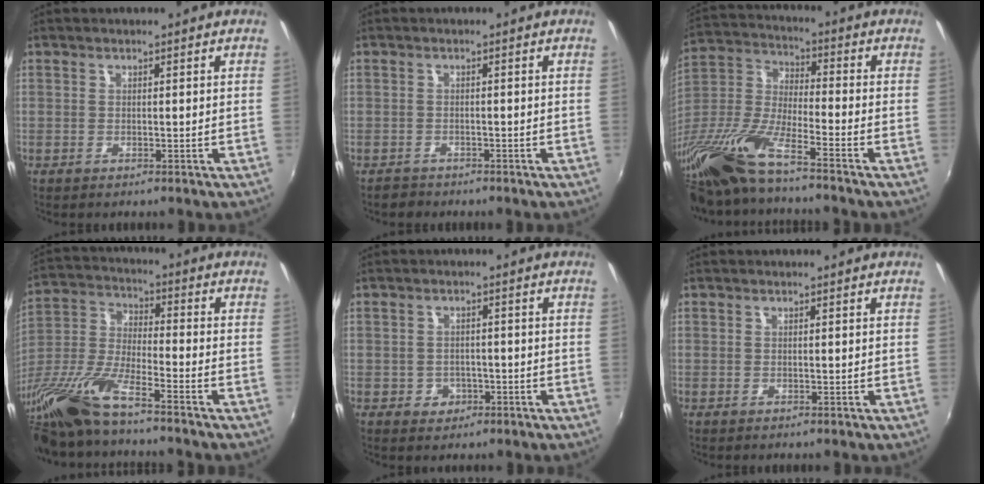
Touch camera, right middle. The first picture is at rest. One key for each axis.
{"total": 1.9, "fx": -1.6, "fy": 1.0, "fz": 0.0, "tx": -0.007, "ty": 0.000, "tz": -0.028}
{"total": 17.2, "fx": -12.7, "fy": 2.0, "fz": 11.3, "tx": -0.244, "ty": -0.033, "tz": -0.258}
{"total": 15.3, "fx": -11.7, "fy": 1.5, "fz": 9.7, "tx": -0.212, "ty": -0.028, "tz": -0.239}
{"total": 3.8, "fx": -1.4, "fy": 3.4, "fz": 0.9, "tx": -0.025, "ty": 0.002, "tz": -0.018}
{"total": 0.0}